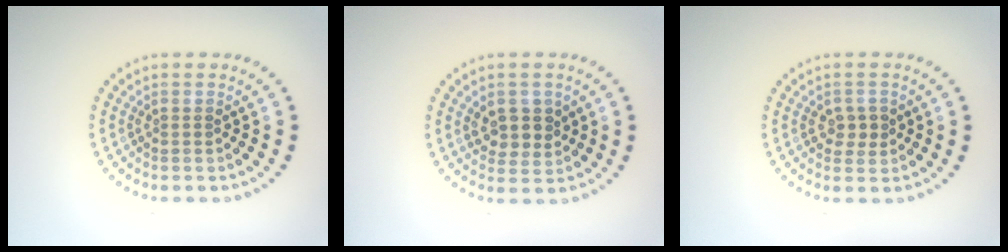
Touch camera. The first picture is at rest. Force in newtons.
{"total": 2.8, "press": 2.7, "slide": 0.9}
{"total": 1.7, "press": 1.7, "slide": 0.3}